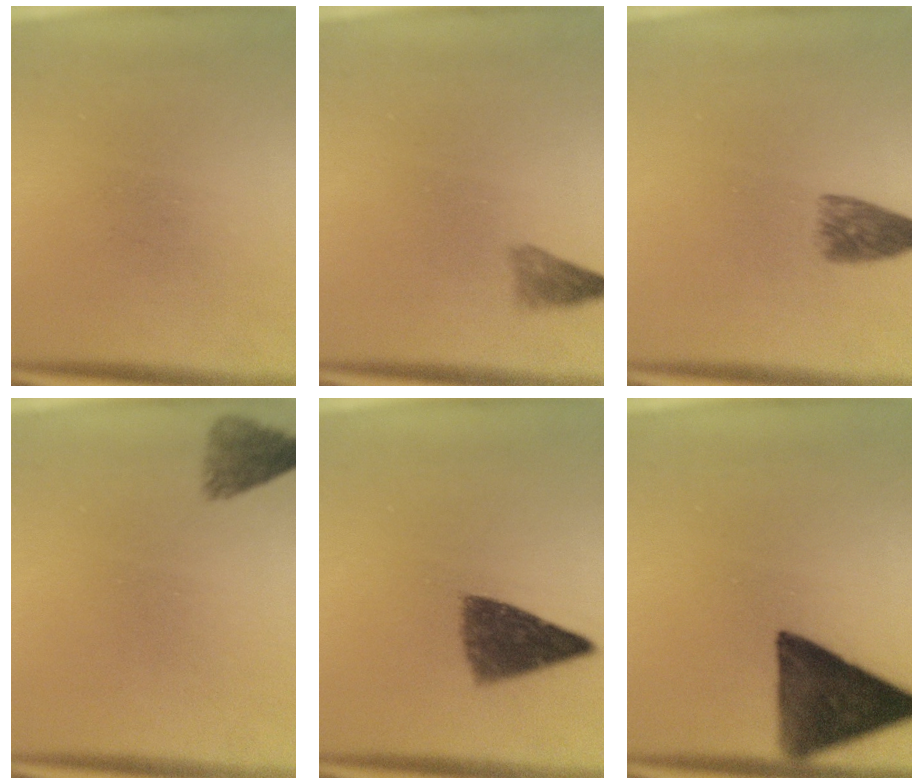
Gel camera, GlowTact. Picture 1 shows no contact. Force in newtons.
{"total": 1.7}
{"total": 3.8}
{"total": 3.0}
{"total": 7.2}
{"total": 13.1}